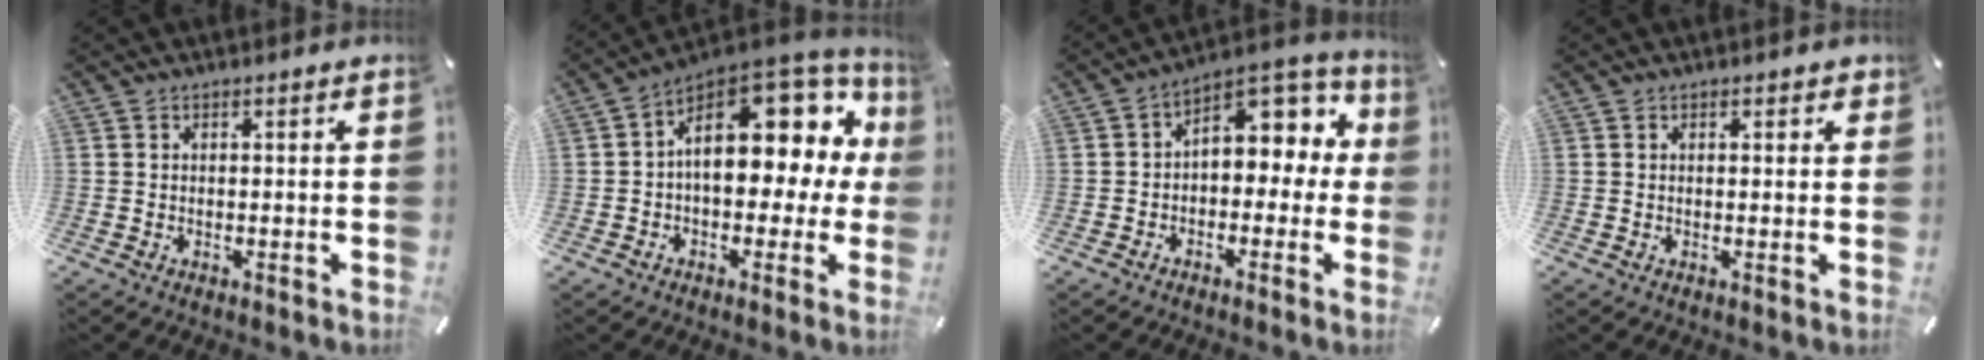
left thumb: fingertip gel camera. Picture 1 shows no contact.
{"total": 17.9, "force": [5.5, 10.7, 13.2], "torque": [-0.170, -0.040, 0.097]}
{"total": 7.7, "force": [2.3, 5.6, 4.6], "torque": [-0.058, -0.025, 0.039]}
{"total": 0.7, "force": [0.3, 0.5, 0.3], "torque": [0.002, 0.000, 0.004]}